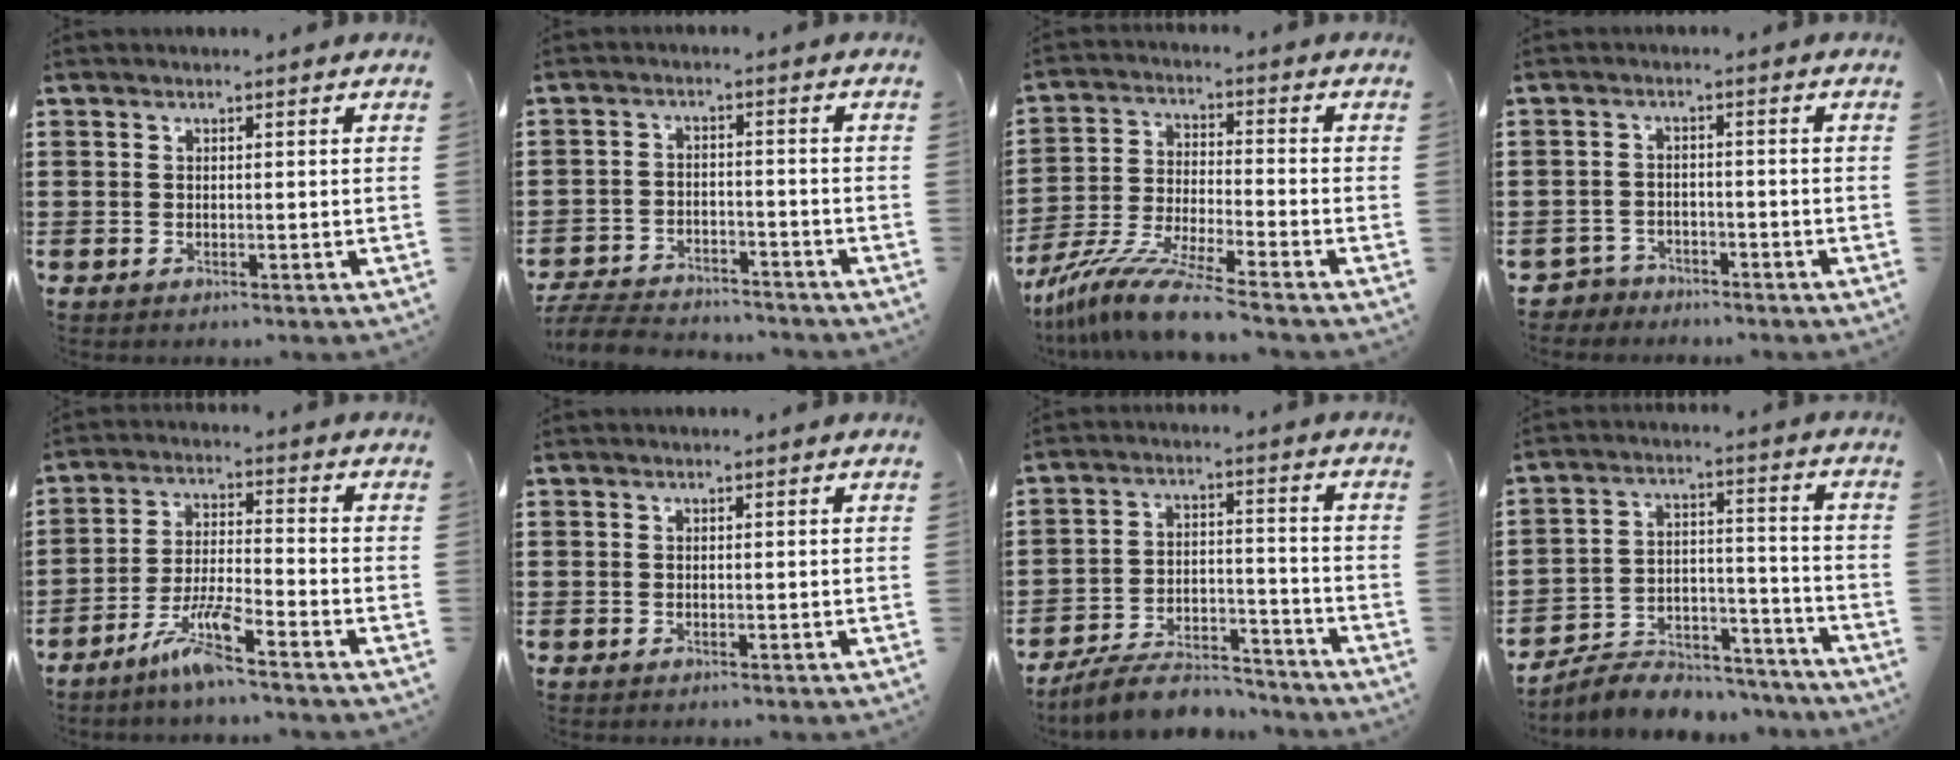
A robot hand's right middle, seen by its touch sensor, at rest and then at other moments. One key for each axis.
{"total": 5.6, "fx": -5.4, "fy": 0.9, "fz": 0.9, "tx": -0.023, "ty": 0.007, "tz": -0.110}
{"total": 10.1, "fx": -8.8, "fy": 0.0, "fz": 4.9, "tx": -0.105, "ty": -0.002, "tz": -0.176}
{"total": 2.9, "fx": -2.8, "fy": 0.8, "fz": -0.3, "tx": -0.005, "ty": 0.000, "tz": -0.063}
{"total": 7.3, "fx": -5.4, "fy": 0.5, "fz": 4.9, "tx": -0.103, "ty": -0.009, "tz": -0.104}
{"total": 0.0}
{"total": 7.9, "fx": -7.3, "fy": 1.8, "fz": 2.6, "tx": -0.043, "ty": 0.018, "tz": -0.138}
{"total": 6.4, "fx": -6.2, "fy": 1.4, "fz": 0.8, "tx": -0.016, "ty": 0.014, "tz": -0.123}